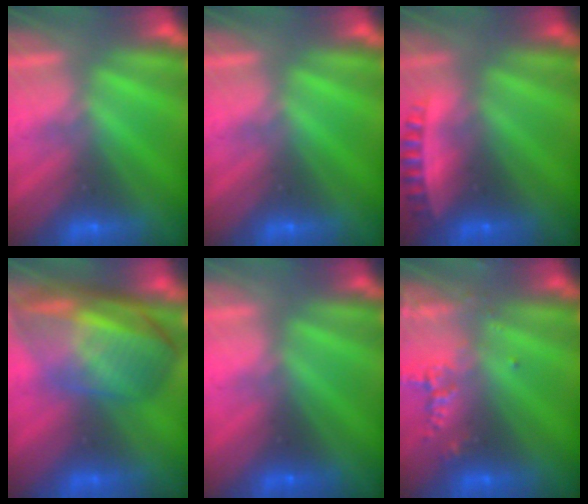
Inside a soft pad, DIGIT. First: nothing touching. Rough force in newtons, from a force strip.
{"total": 0.0}
{"total": 2.9}
{"total": 7.2}
{"total": 3.2}
{"total": 2.4}